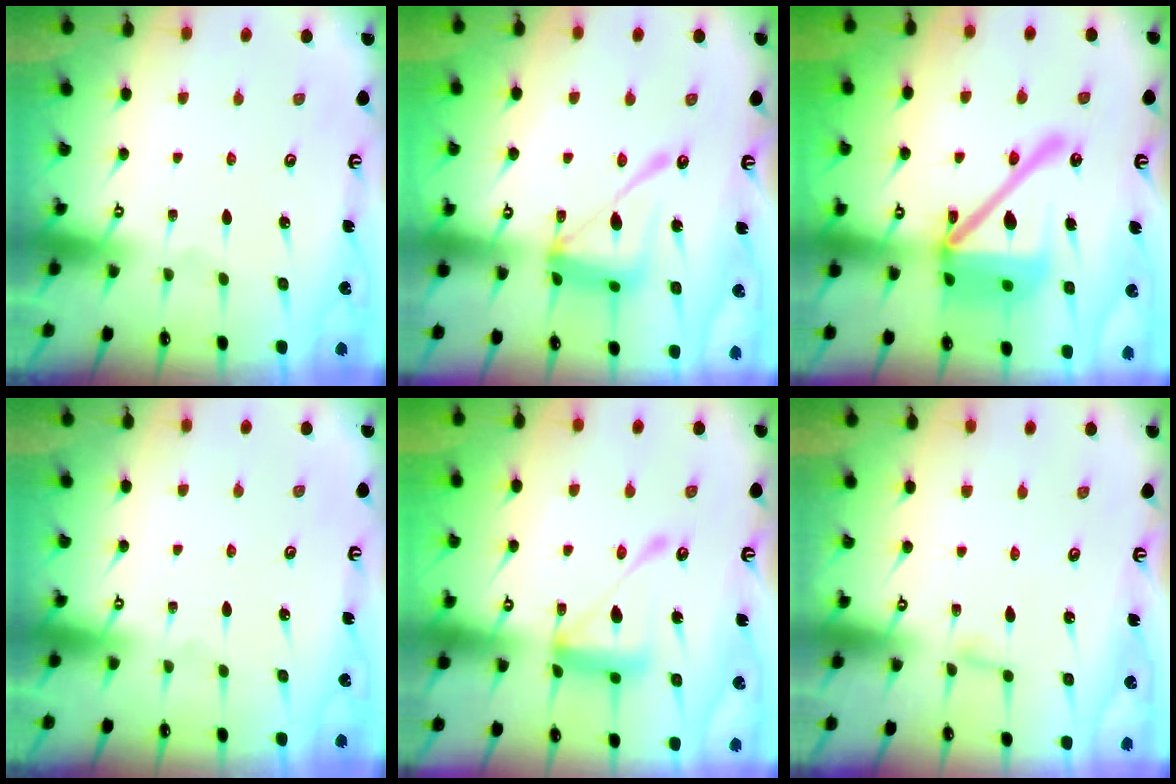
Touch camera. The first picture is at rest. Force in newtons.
{"total": 15.5, "press": 15.4, "slide": 1.4}
{"total": 22.6, "press": 22.5, "slide": 2.7}
{"total": 0.0}
{"total": 15.1, "press": 15.1, "slide": 1.1}
{"total": 3.3, "press": 3.3, "slide": 0.3}